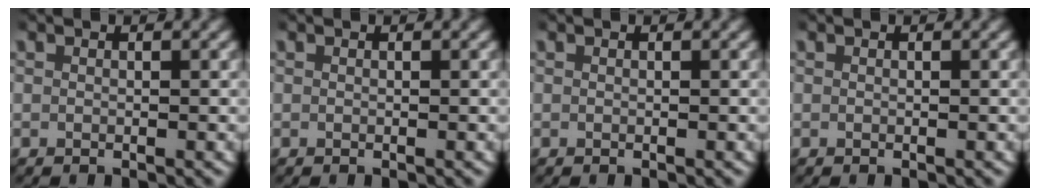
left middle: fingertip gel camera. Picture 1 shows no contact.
{"total": 0.0}
{"total": 0.0}
{"total": 0.0}